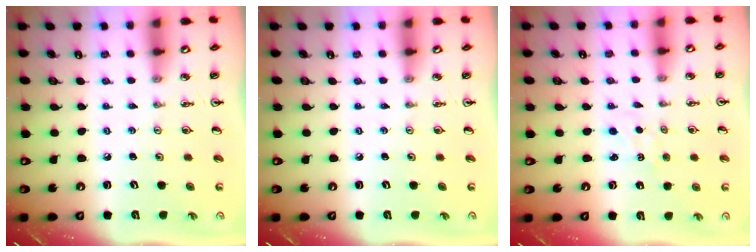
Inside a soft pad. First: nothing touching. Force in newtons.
{"total": 0.0}
{"total": 1.6, "press": 1.5, "slide": 0.3}